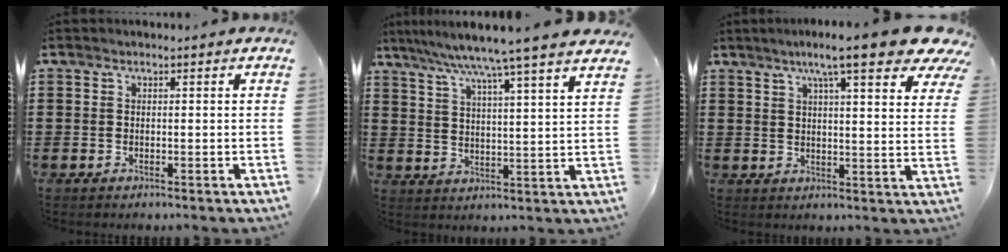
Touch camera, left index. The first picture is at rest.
{"total": 7.2, "force": [6.1, -1.5, 3.4], "torque": [-0.088, -0.040, 0.099]}
{"total": 10.1, "force": [7.3, 1.0, 6.8], "torque": [-0.121, -0.022, 0.120]}